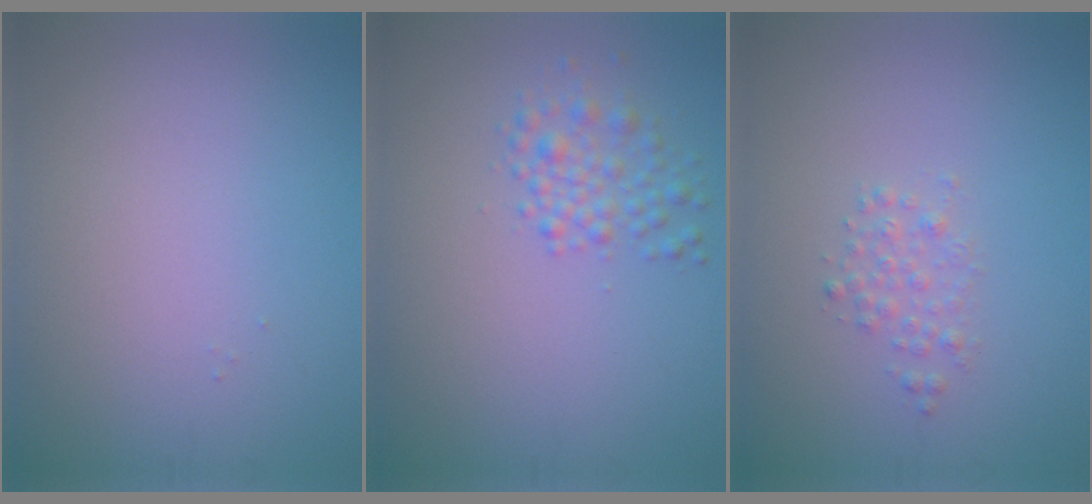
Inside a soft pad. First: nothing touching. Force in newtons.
{"total": 2.3, "press": 2.3, "slide": 0.1}
{"total": 1.4, "press": 1.4, "slide": 0.0}